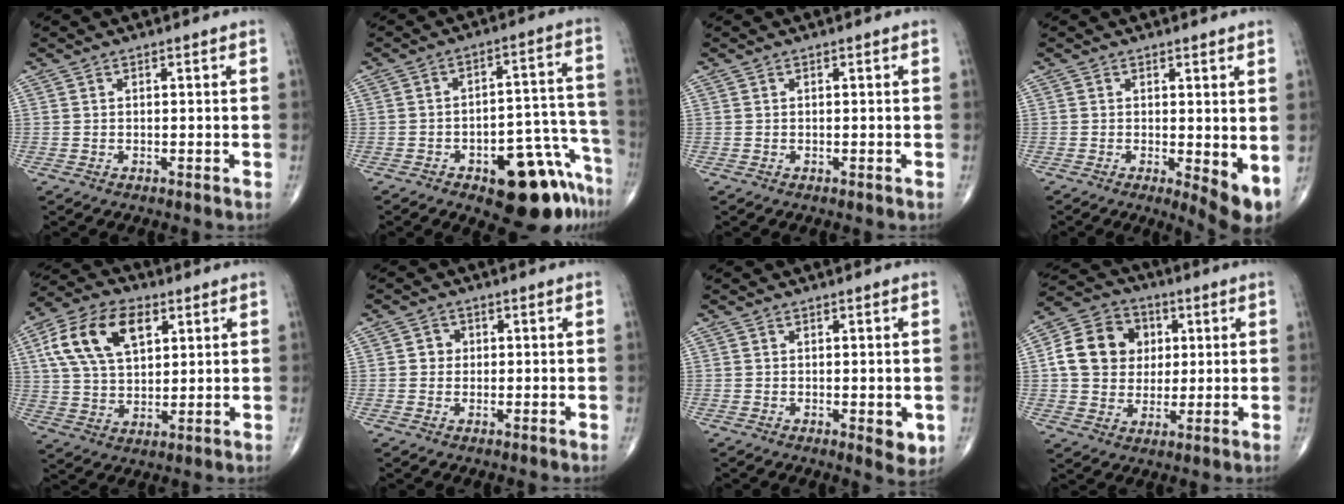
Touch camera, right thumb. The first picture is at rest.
{"total": 16.0, "force": [-9.3, 6.8, 11.1], "torque": [-0.076, 0.090, -0.117]}
{"total": 0.0}
{"total": 5.8, "force": [-0.1, 2.0, 5.5], "torque": [-0.075, -0.016, 0.000]}
{"total": 15.4, "force": [5.6, 9.0, 11.1], "torque": [-0.194, 0.001, 0.103]}
{"total": 2.3, "force": [0.2, 2.2, 0.7], "torque": [0.005, 0.005, -0.001]}
{"total": 3.6, "force": [-0.6, 1.5, 3.2], "torque": [-0.032, -0.008, -0.006]}
{"total": 13.5, "force": [2.3, 11.5, 6.8], "torque": [-0.094, 0.008, 0.034]}